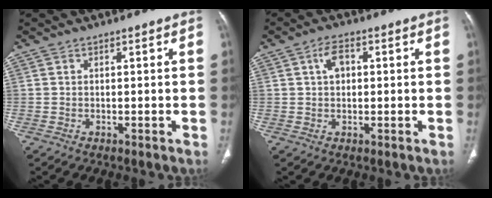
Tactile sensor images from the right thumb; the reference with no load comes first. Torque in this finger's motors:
{"motor_torque": [0.01, 0.10, 0.00, -0.09, 0.02]}